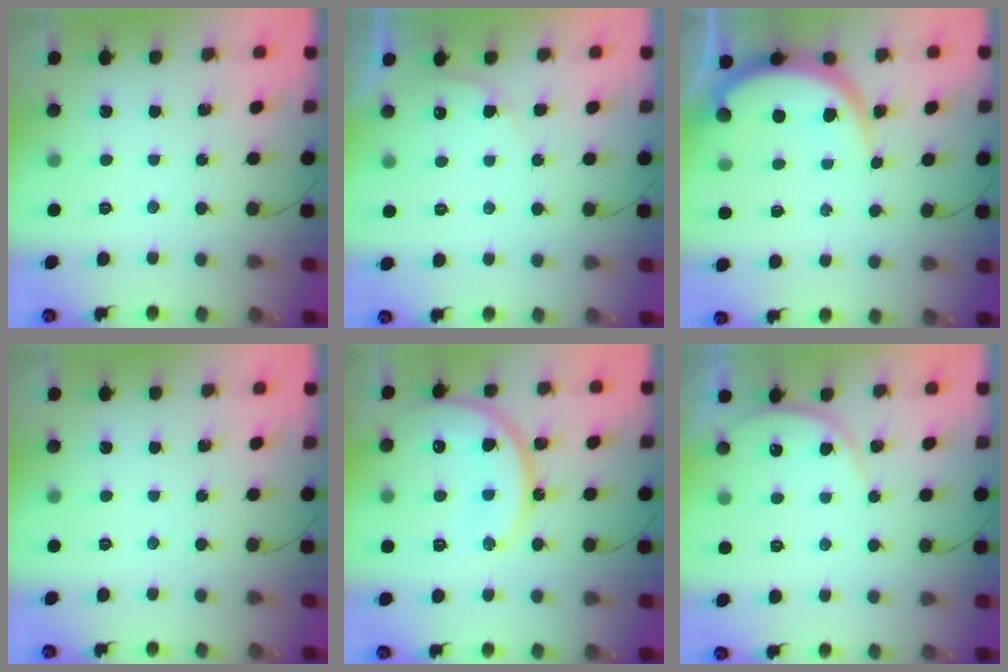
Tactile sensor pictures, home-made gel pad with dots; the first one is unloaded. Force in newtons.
{"total": 3.9, "press": 3.9, "slide": 0.5}
{"total": 8.7, "press": 8.6, "slide": 1.0}
{"total": 0.0}
{"total": 17.9, "press": 17.8, "slide": 1.5}
{"total": 5.6, "press": 5.6, "slide": 0.3}